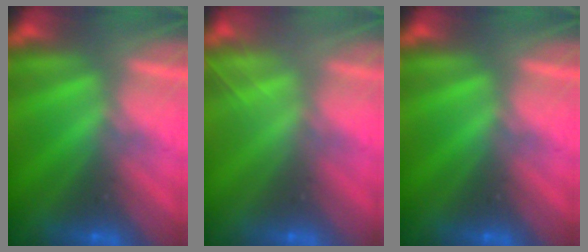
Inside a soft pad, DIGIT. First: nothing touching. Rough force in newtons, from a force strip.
{"total": 2.0}
{"total": 0.0}